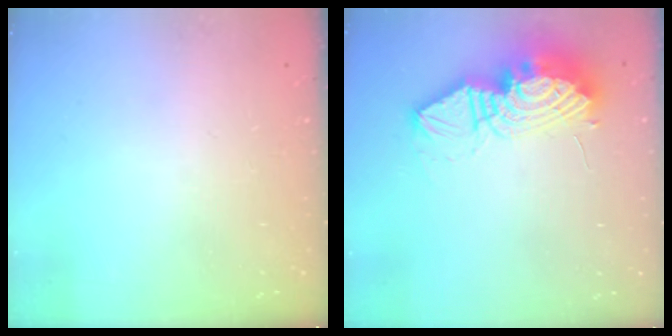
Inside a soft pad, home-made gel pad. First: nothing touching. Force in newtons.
{"total": 16.9, "press": 16.9, "slide": 1.7}